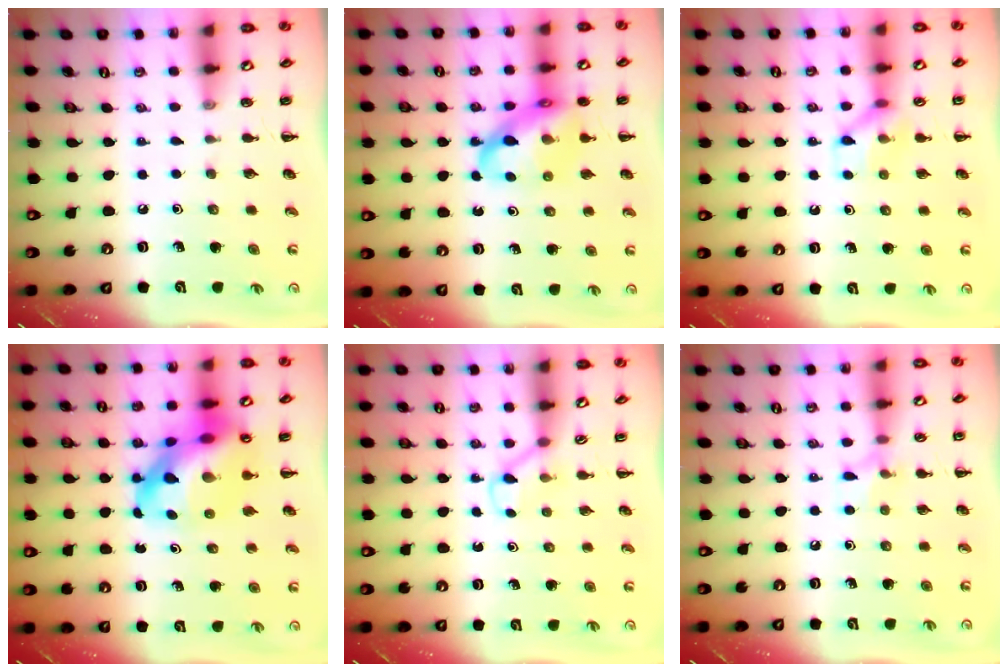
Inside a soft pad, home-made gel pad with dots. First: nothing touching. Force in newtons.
{"total": 15.1, "press": 14.6, "slide": 3.9}
{"total": 9.3, "press": 9.3, "slide": 0.6}
{"total": 16.0, "press": 15.4, "slide": 4.1}
{"total": 2.5, "press": 2.3, "slide": 0.9}
{"total": 6.4, "press": 6.3, "slide": 1.5}